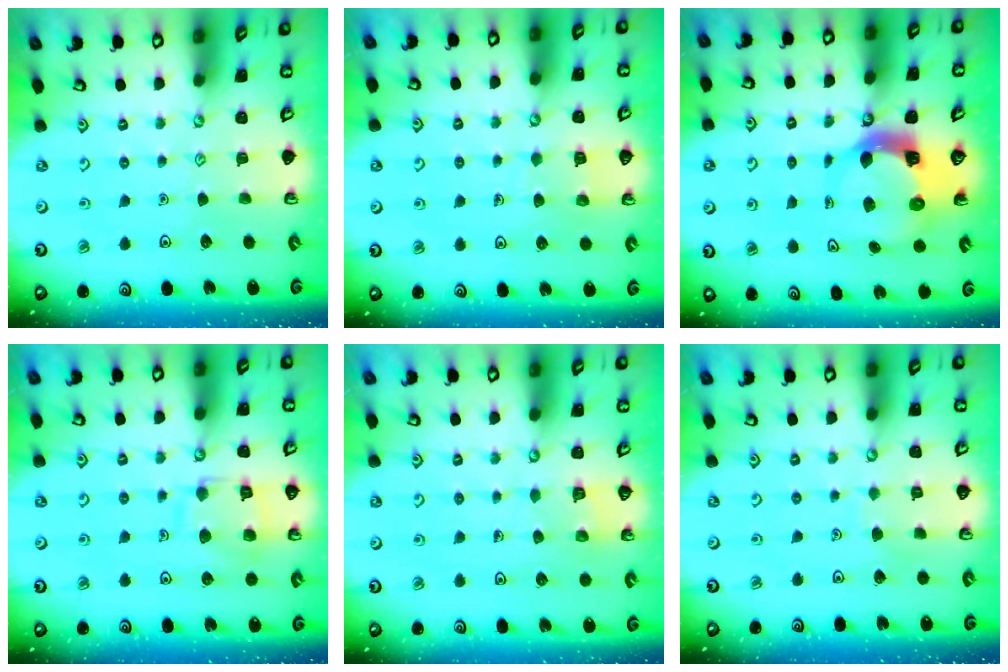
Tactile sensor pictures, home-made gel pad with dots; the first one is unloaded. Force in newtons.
{"total": 5.3, "press": 5.3, "slide": 0.5}
{"total": 6.3, "press": 6.3, "slide": 0.6}
{"total": 11.0, "press": 11.0, "slide": 0.9}
{"total": 2.8, "press": 2.8, "slide": 0.1}
{"total": 3.0, "press": 3.0, "slide": 0.1}